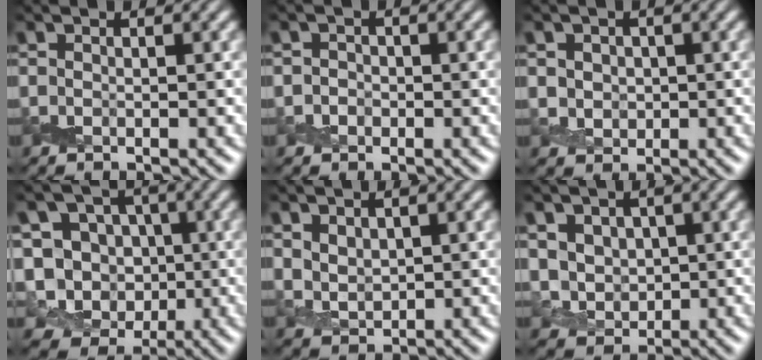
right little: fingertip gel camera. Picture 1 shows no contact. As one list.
[{"total": 1.3, "force": [-0.3, 1.2, 0.3], "torque": [0.009, -0.003, -0.013]}, {"total": 2.0, "force": [0.1, 1.8, 0.9], "torque": [-0.016, 0.001, 0.001]}, {"total": 11.8, "force": [-1.9, 10.9, 4.4], "torque": [-0.103, 0.014, -0.047]}, {"total": 2.1, "force": [0.6, 1.6, 1.2], "torque": [-0.029, -0.007, 0.017]}, {"total": 3.4, "force": [0.5, 3.0, 1.4], "torque": [-0.039, -0.011, 0.020]}]